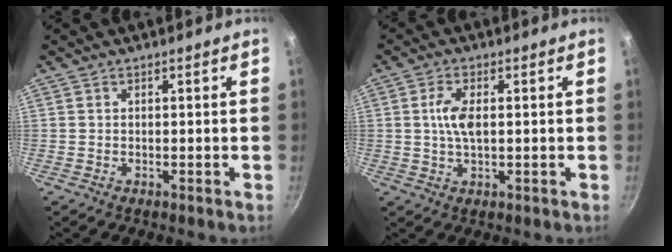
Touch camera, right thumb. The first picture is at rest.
{"total": 4.9, "force": [0.7, 2.0, 4.4], "torque": [-0.090, 0.003, 0.012]}